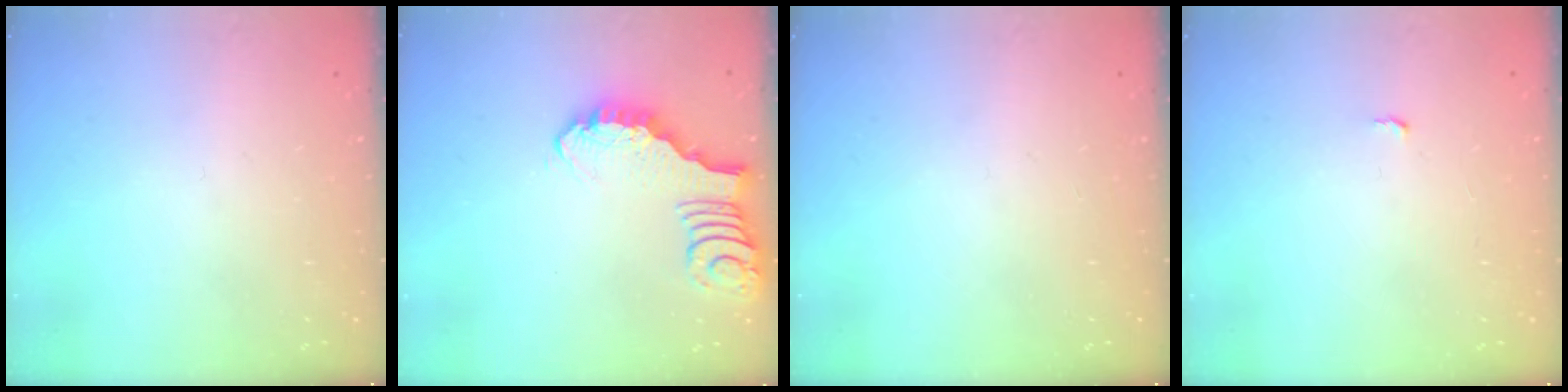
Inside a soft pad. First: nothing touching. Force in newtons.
{"total": 2.9, "press": 2.9, "slide": 0.3}
{"total": 0.0}
{"total": 2.7, "press": 2.7, "slide": 0.2}